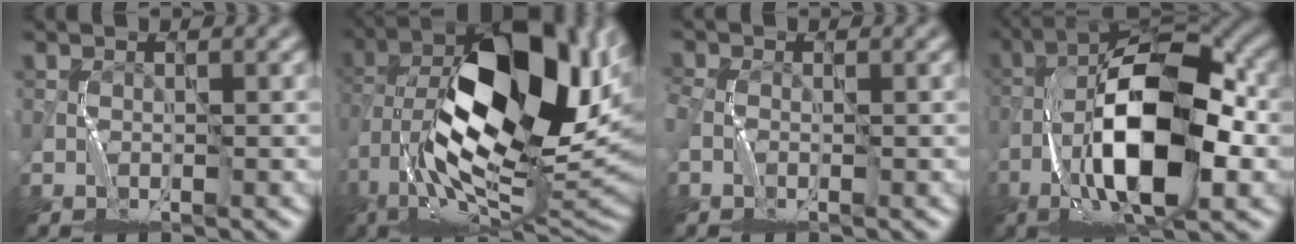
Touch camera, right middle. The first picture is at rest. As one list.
[{"total": 17.3, "force": [1.3, 9.1, 14.7], "torque": [-0.261, 0.021, 0.022]}, {"total": 1.4, "force": [-0.4, 1.1, 0.8], "torque": [-0.029, -0.002, -0.018]}, {"total": 14.1, "force": [-3.6, 5.7, 12.3], "torque": [-0.218, 0.015, -0.068]}]